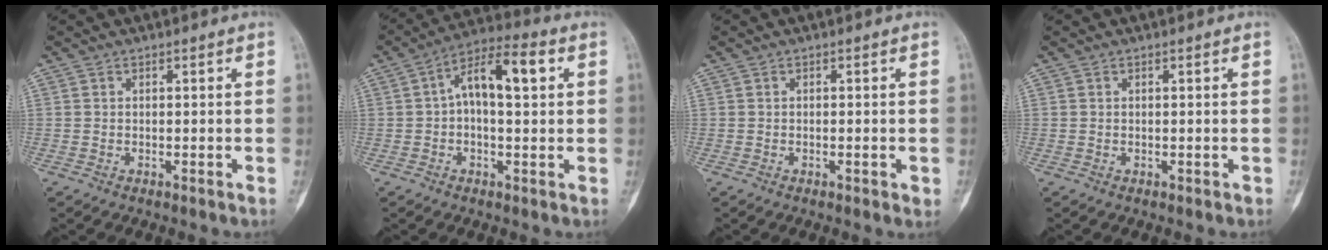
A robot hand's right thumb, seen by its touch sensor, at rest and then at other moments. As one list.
[{"total": 11.3, "force": [2.0, 5.0, 10.0], "torque": [-0.156, 0.035, 0.025]}, {"total": 1.5, "force": [-0.4, 0.7, 1.3], "torque": [-0.011, -0.001, -0.006]}, {"total": 0.0}]